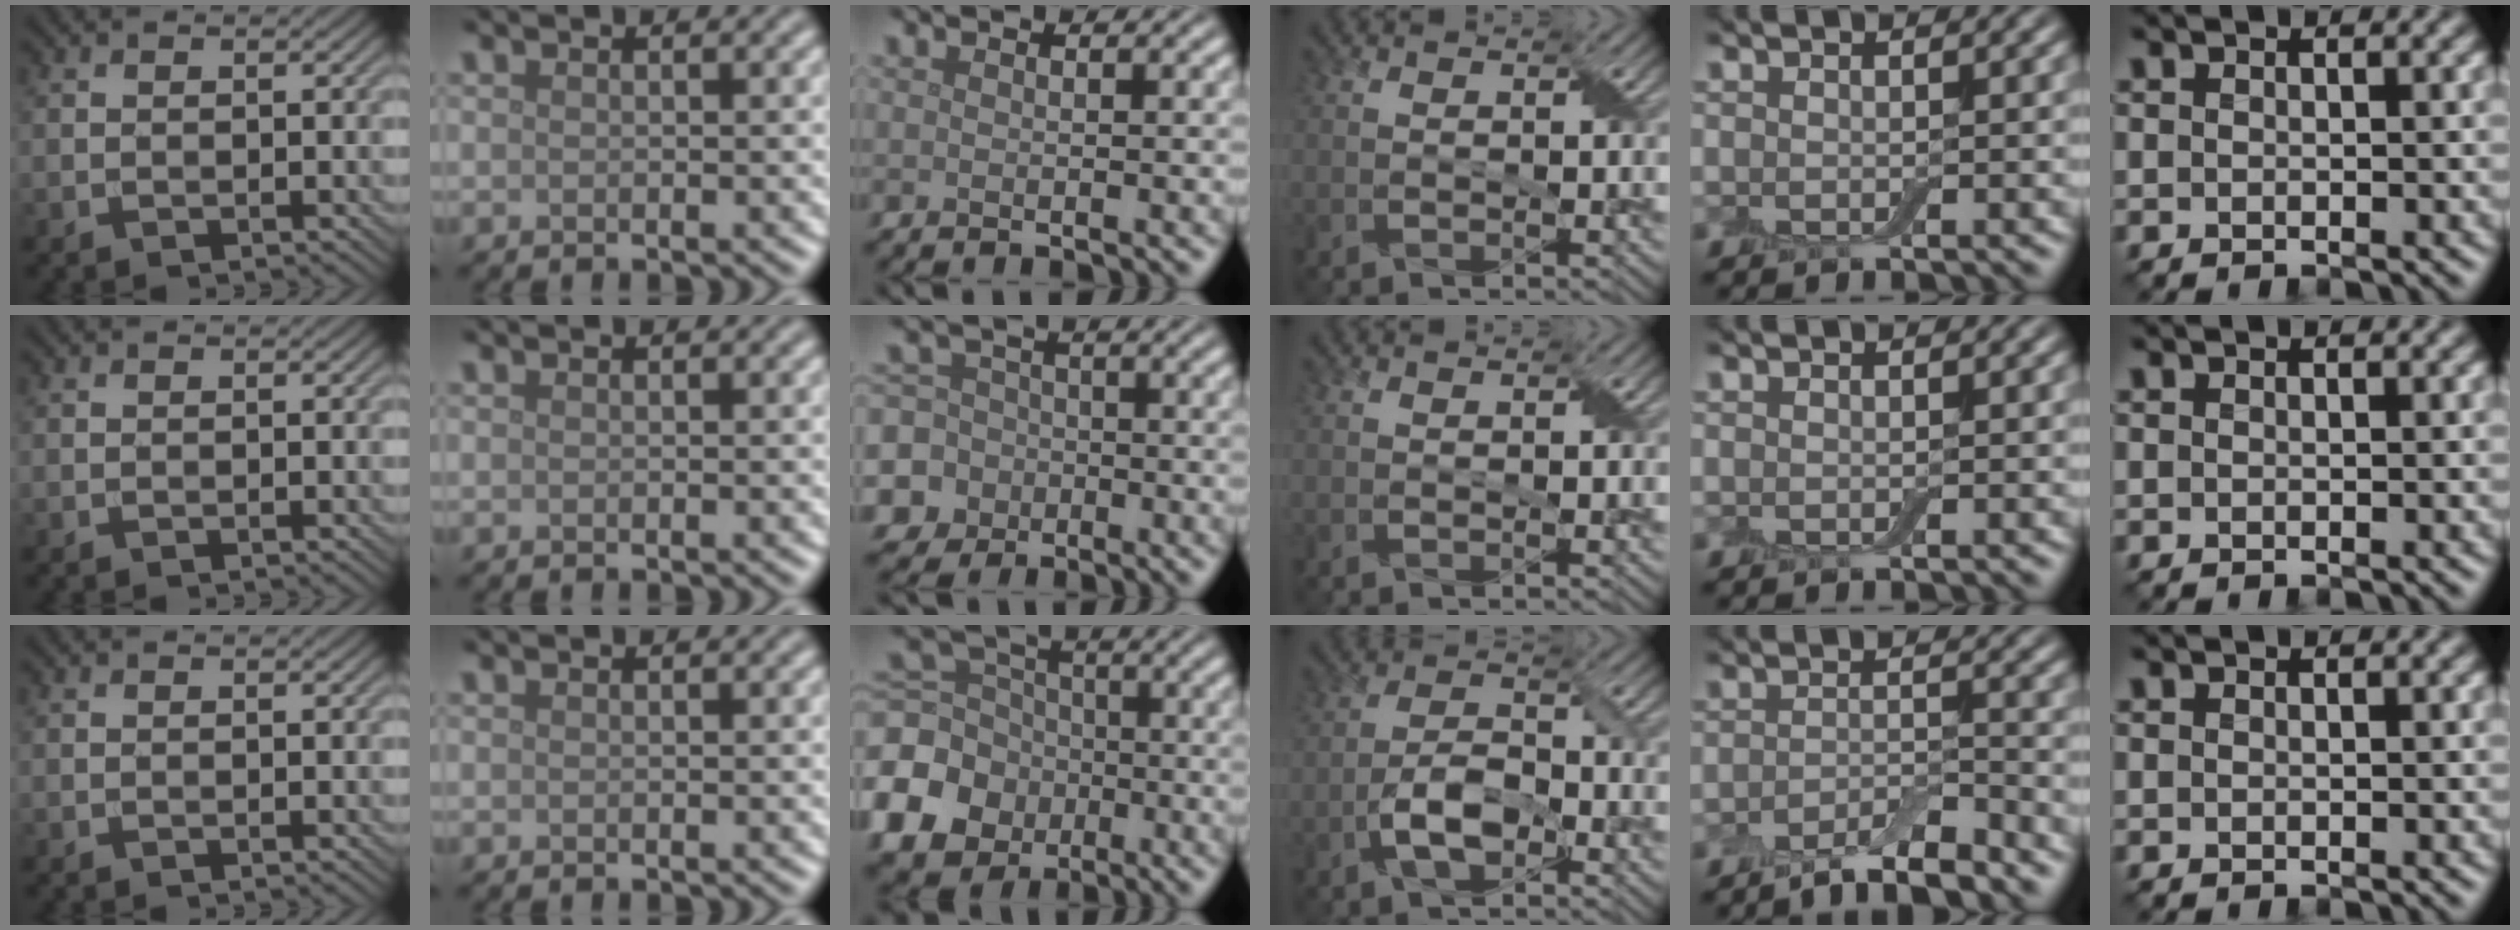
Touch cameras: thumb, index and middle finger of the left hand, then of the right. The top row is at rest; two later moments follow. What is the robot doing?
{"motion": "fold", "object": "cloth"}